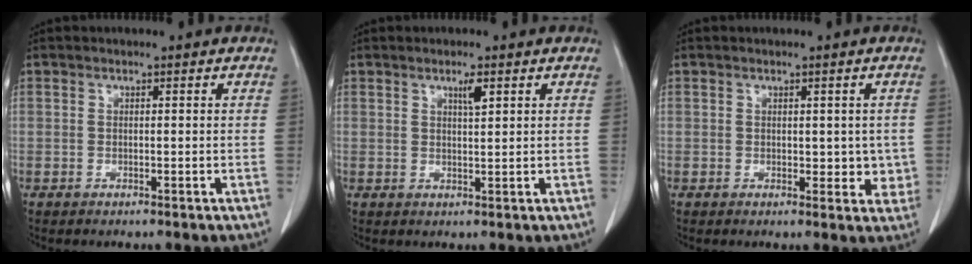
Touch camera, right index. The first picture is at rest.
{"total": 2.1, "force": [1.1, 0.2, 1.8], "torque": [-0.033, -0.002, 0.020]}
{"total": 3.7, "force": [0.1, 2.4, 2.8], "torque": [-0.016, -0.001, 0.005]}